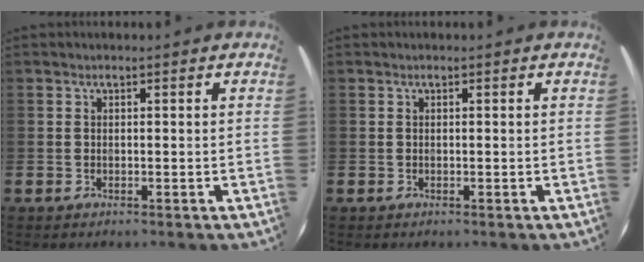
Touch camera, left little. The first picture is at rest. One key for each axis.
{"total": 0.0}